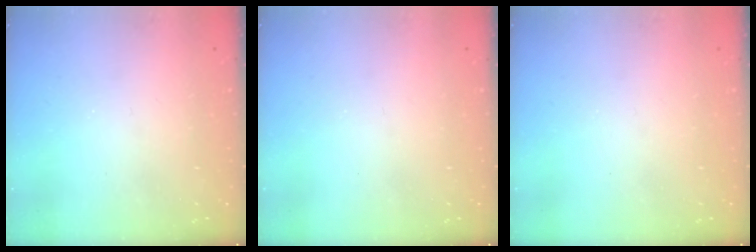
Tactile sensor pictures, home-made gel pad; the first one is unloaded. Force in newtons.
{"total": 0.0}
{"total": 0.0}